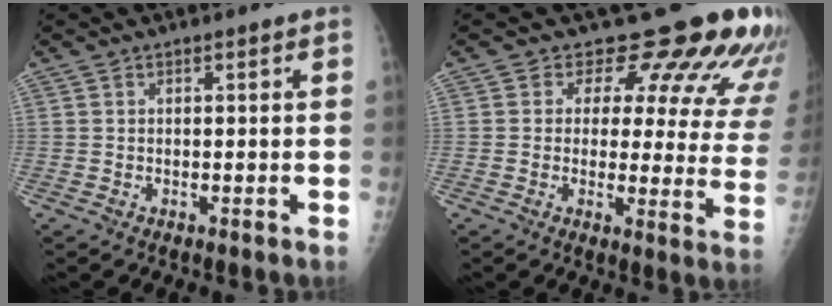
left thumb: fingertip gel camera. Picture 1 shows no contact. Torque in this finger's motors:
{"motor_torque": [0.26, 0.43, 0.08, -0.34, 0.06]}